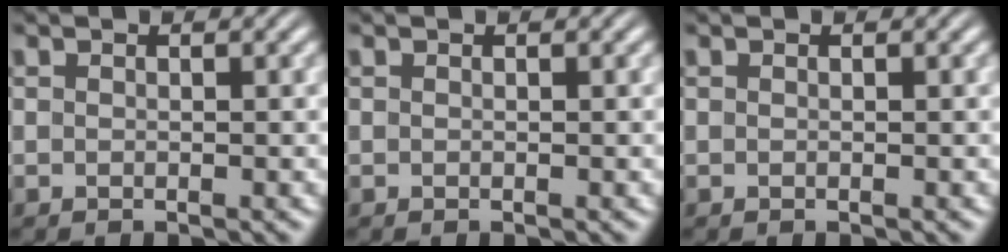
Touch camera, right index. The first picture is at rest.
{"total": 0.0}
{"total": 0.0}